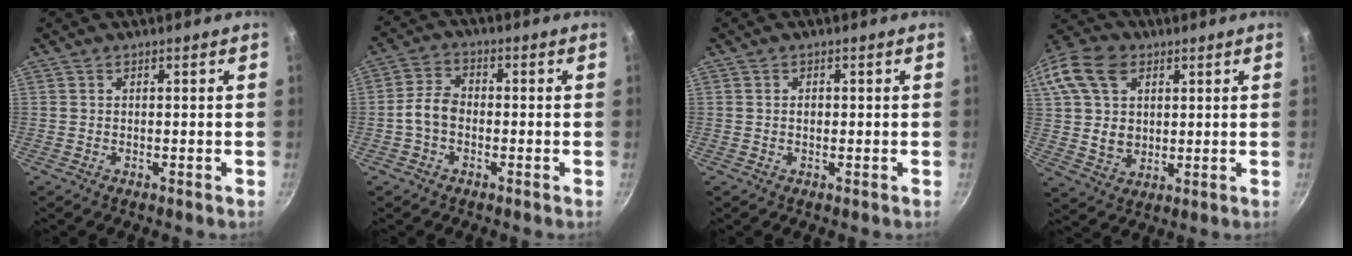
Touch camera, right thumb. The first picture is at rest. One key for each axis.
{"total": 5.1, "fx": -1.3, "fy": 3.6, "fz": 3.4, "tx": -0.057, "ty": 0.027, "tz": -0.035}
{"total": 1.3, "fx": 0.0, "fy": 1.0, "fz": 0.8, "tx": -0.010, "ty": 0.004, "tz": -0.001}
{"total": 18.2, "fx": 6.2, "fy": 13.6, "fz": 10.5, "tx": -0.210, "ty": 0.011, "tz": 0.113}